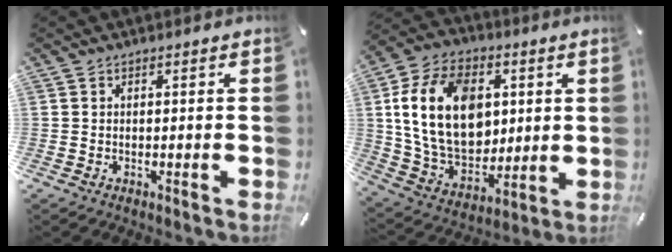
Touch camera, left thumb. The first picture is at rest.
{"total": 20.3, "force": [3.4, 15.0, 13.3], "torque": [-0.263, -0.004, 0.064]}